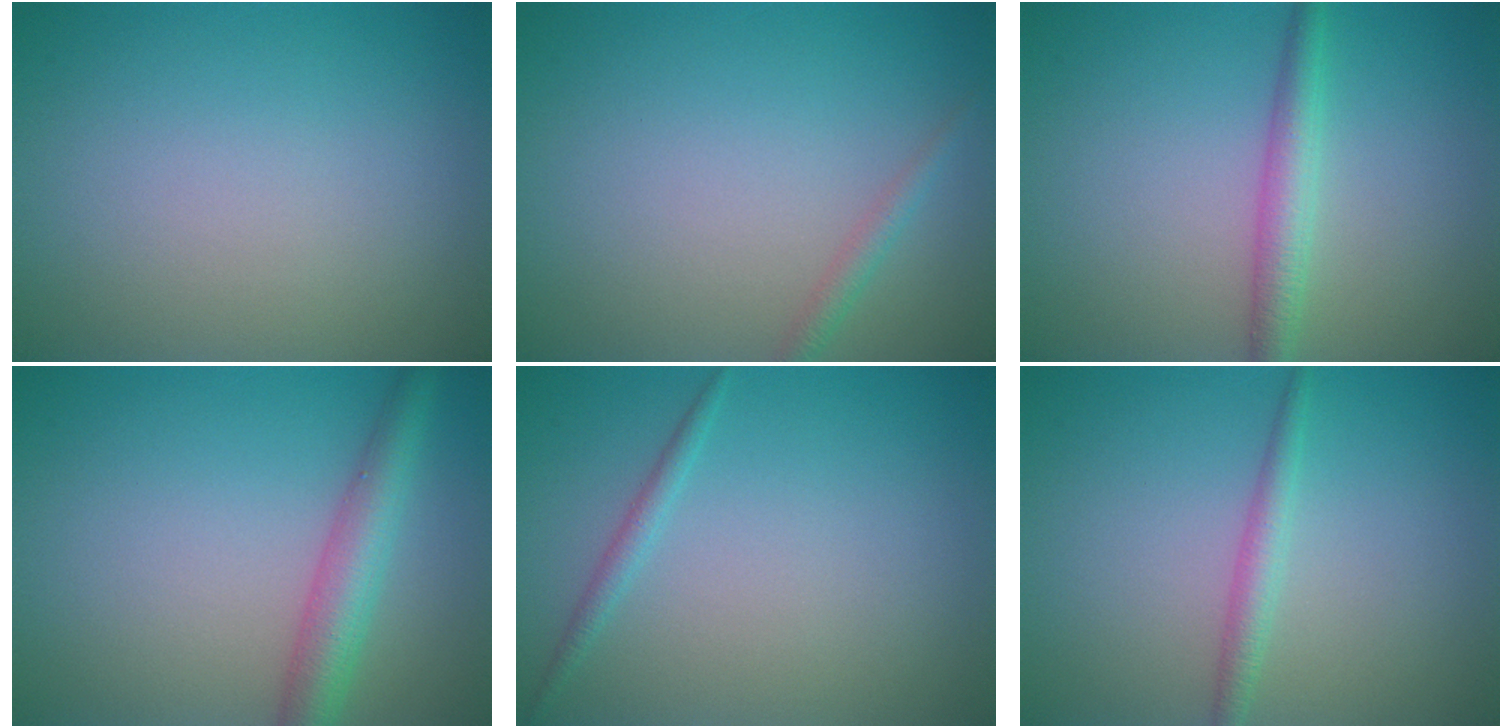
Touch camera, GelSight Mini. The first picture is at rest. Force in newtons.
{"total": 1.2, "press": 1.2, "slide": 0.1}
{"total": 2.8, "press": 2.8, "slide": 0.1}
{"total": 4.1, "press": 4.1, "slide": 0.0}
{"total": 1.1, "press": 1.1, "slide": 0.1}
{"total": 1.7, "press": 1.7, "slide": 0.0}